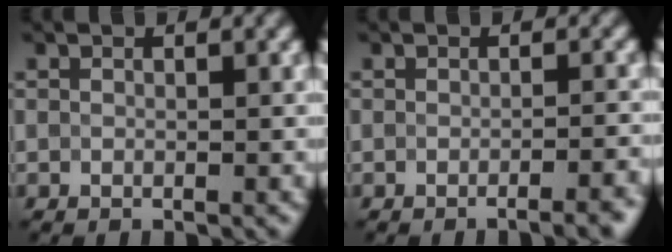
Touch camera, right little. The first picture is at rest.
{"total": 3.2, "force": [-2.0, 0.8, 2.3], "torque": [-0.017, 0.011, -0.032]}